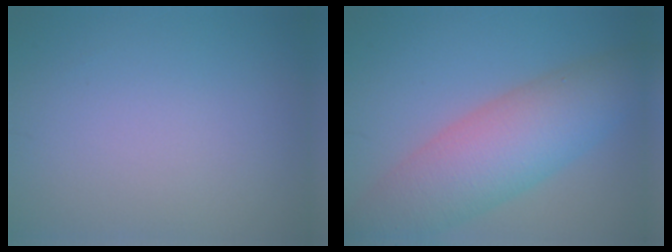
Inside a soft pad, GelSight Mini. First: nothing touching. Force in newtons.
{"total": 8.1, "press": 8.1, "slide": 0.5}